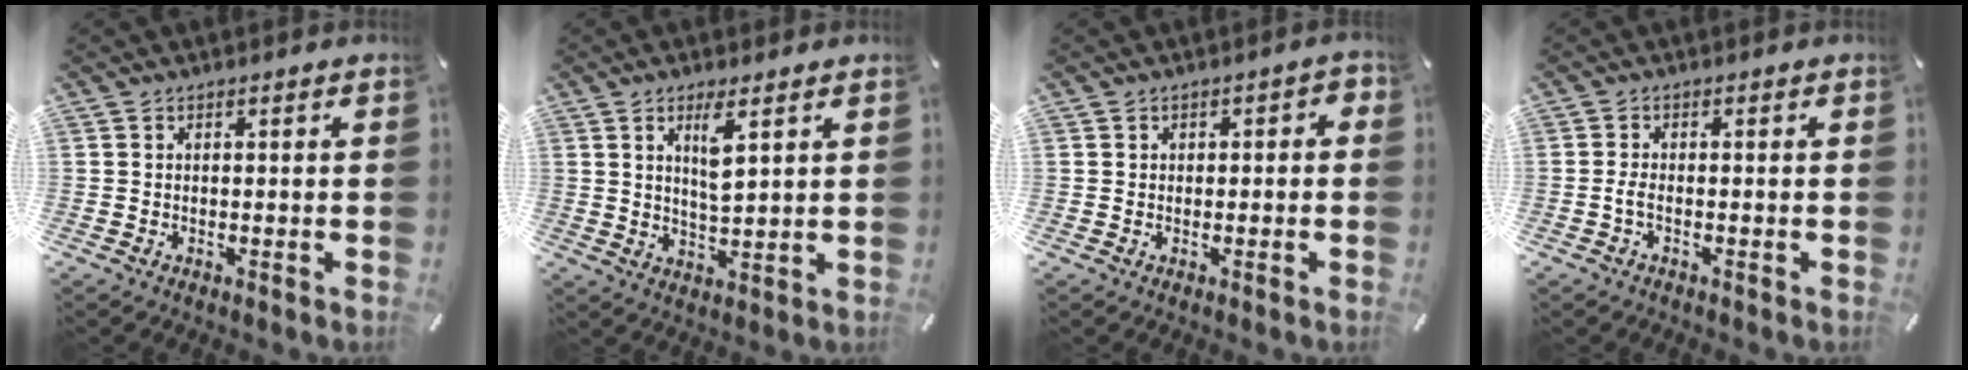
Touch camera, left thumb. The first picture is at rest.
{"total": 6.1, "force": [2.9, 1.5, 5.1], "torque": [-0.093, -0.007, 0.046]}
{"total": 1.6, "force": [-0.5, 1.2, 0.8], "torque": [-0.014, 0.007, -0.012]}
{"total": 2.0, "force": [-0.7, 0.8, 1.7], "torque": [-0.037, 0.000, -0.015]}